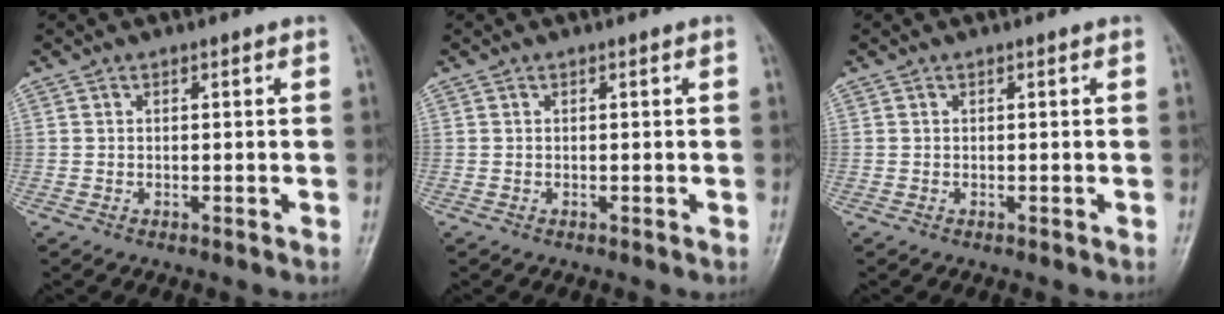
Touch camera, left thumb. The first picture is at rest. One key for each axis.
{"total": 0.0}
{"total": 0.0}